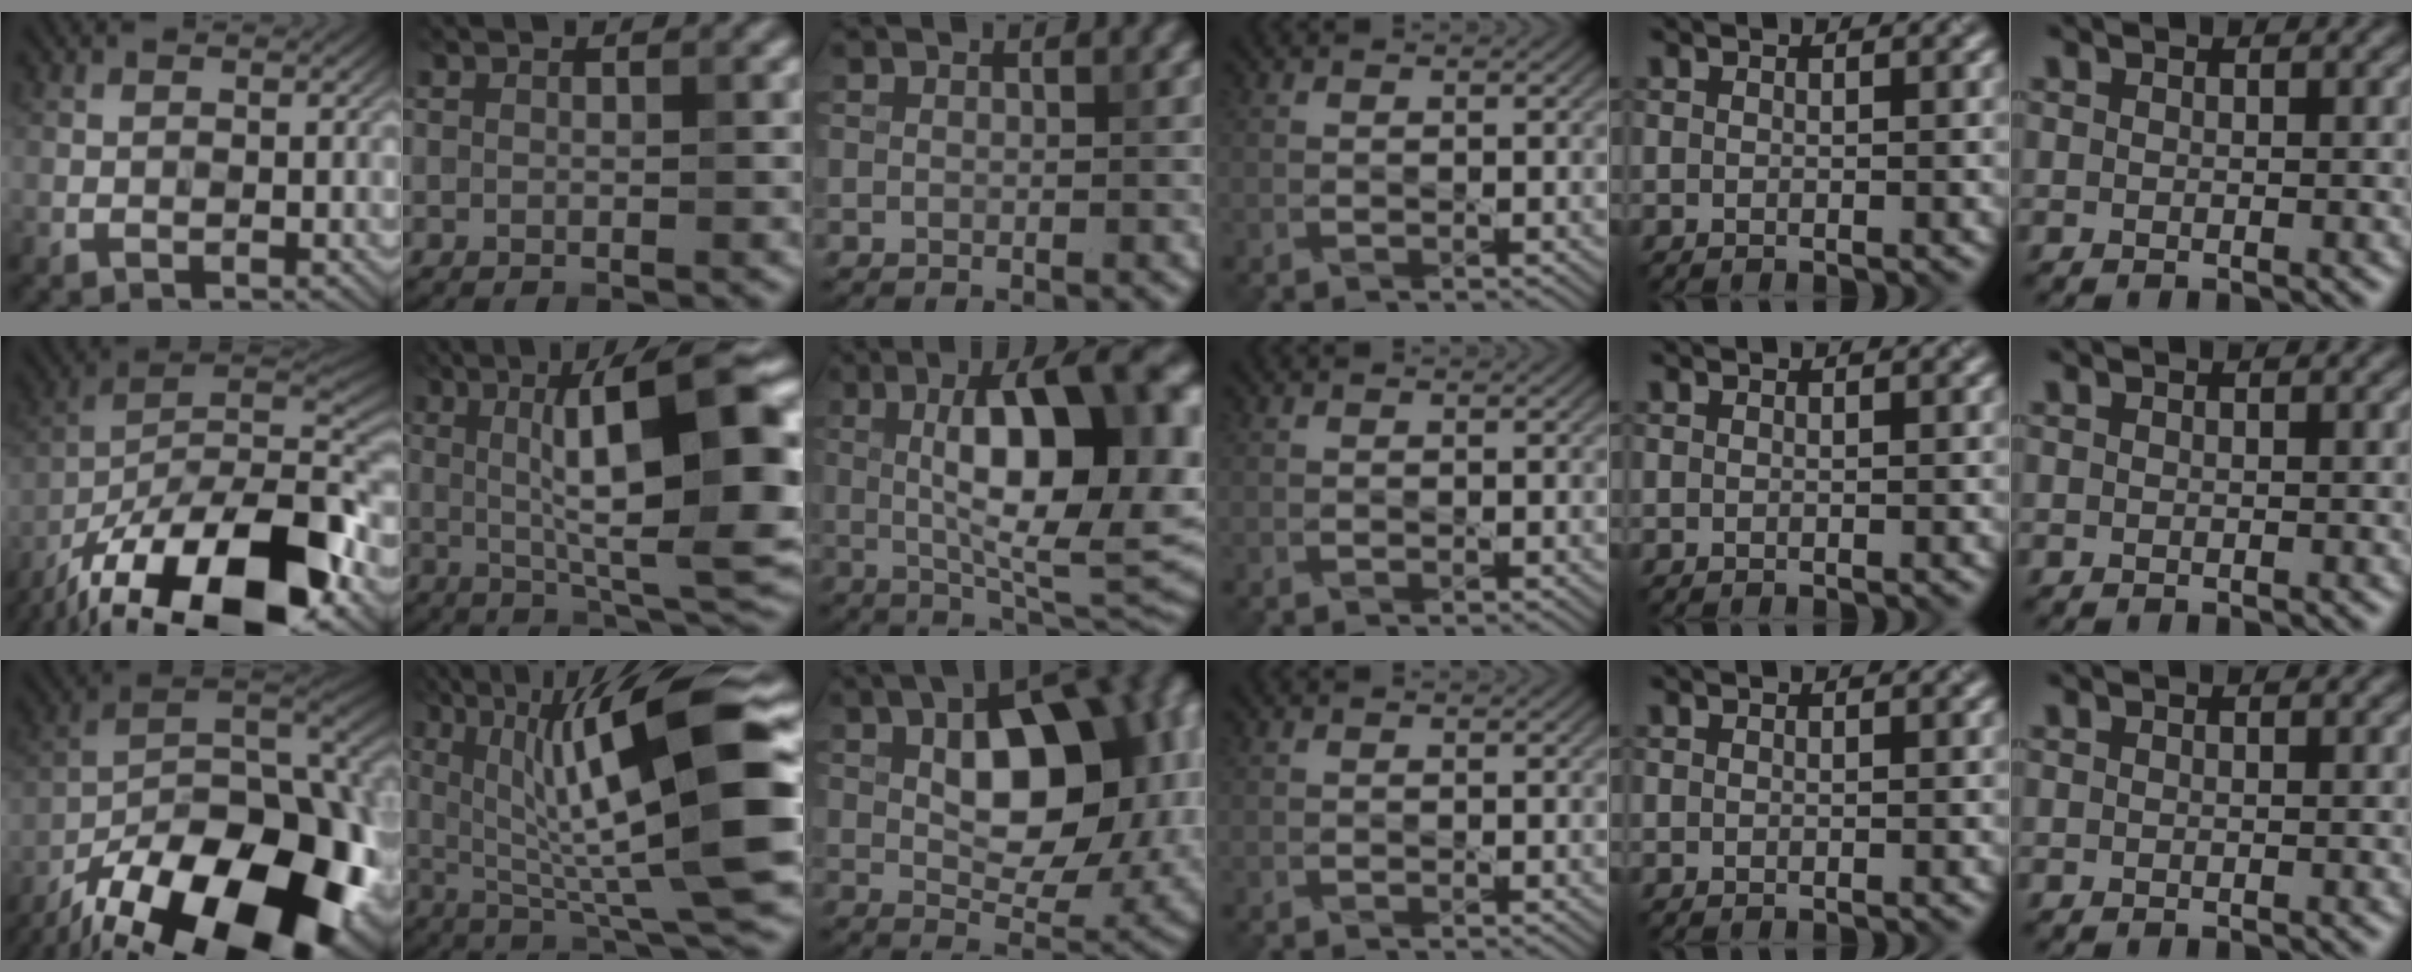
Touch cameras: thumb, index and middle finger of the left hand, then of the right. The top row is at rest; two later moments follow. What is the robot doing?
{"motion": "assemble", "object": "legos"}